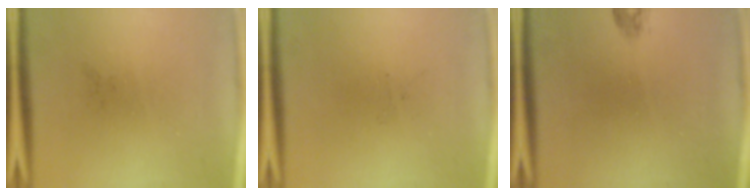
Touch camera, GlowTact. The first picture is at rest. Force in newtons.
{"total": 0.0}
{"total": 0.8}